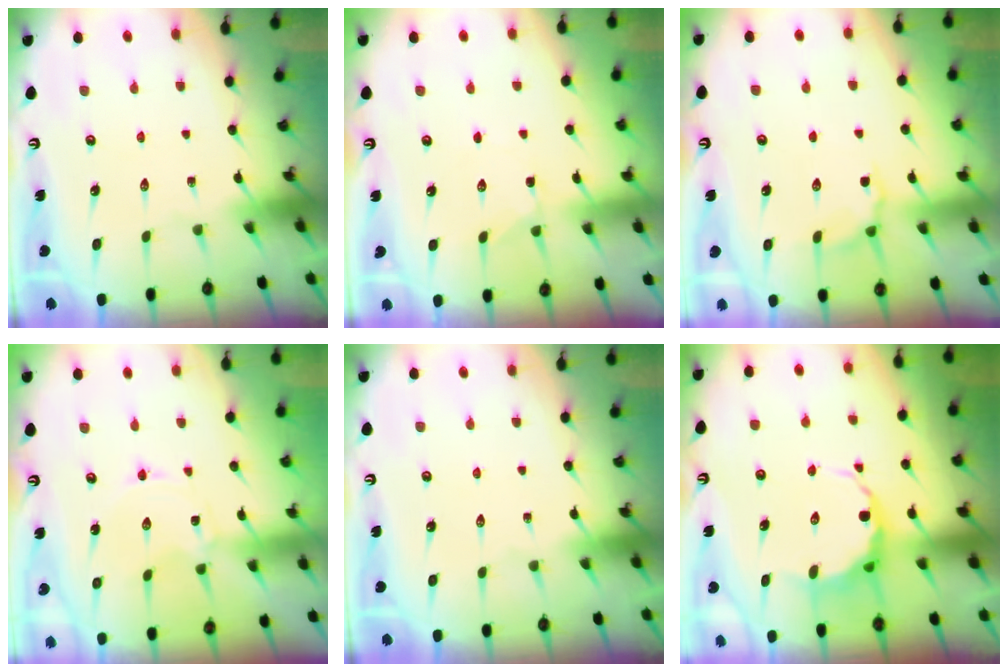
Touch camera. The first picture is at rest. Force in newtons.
{"total": 2.2, "press": 2.2, "slide": 0.6}
{"total": 4.4, "press": 4.0, "slide": 1.8}
{"total": 0.0}
{"total": 0.0}
{"total": 6.8, "press": 6.6, "slide": 1.6}